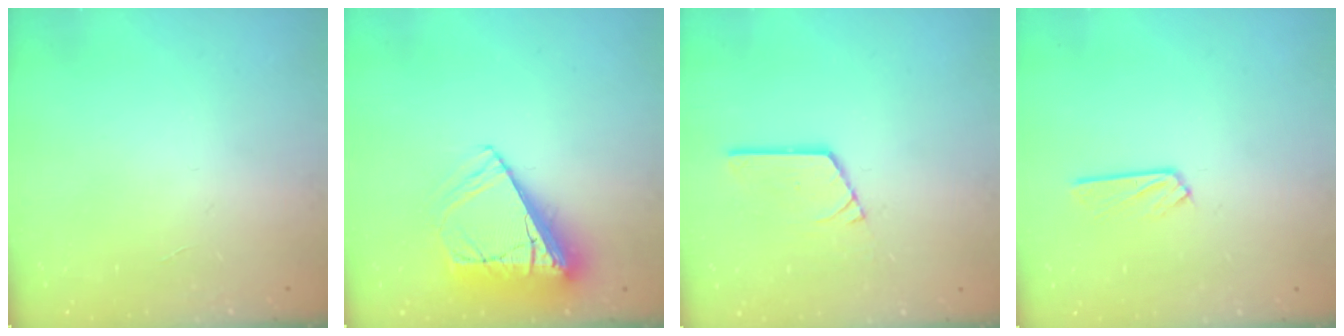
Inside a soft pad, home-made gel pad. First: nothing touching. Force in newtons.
{"total": 11.2, "press": 11.1, "slide": 1.4}
{"total": 6.5, "press": 6.4, "slide": 0.5}
{"total": 3.5, "press": 3.5, "slide": 0.4}